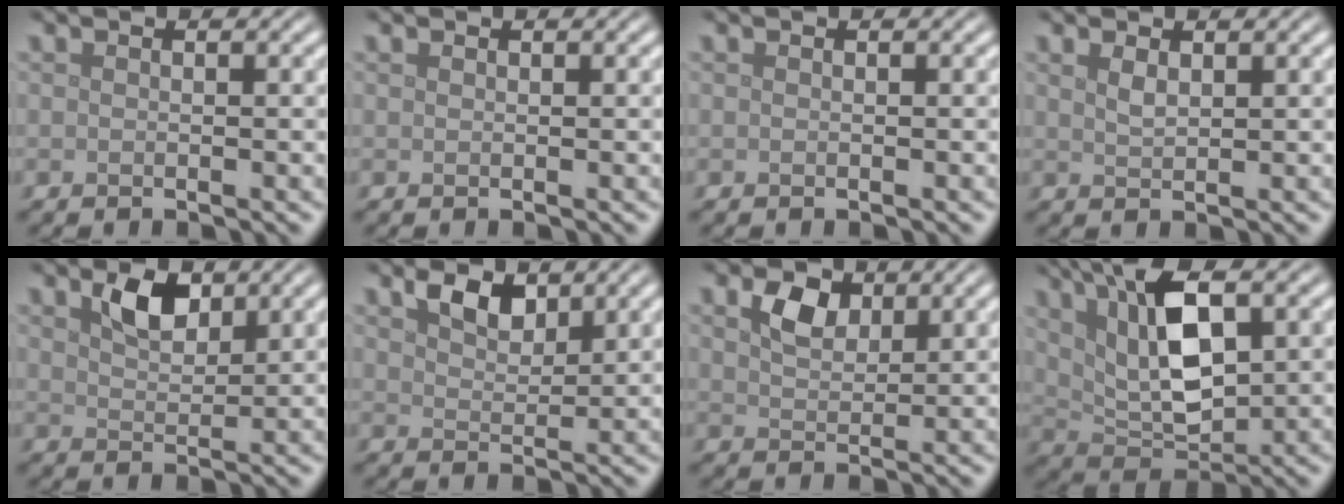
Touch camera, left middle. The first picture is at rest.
{"total": 0.0}
{"total": 0.0}
{"total": 1.2, "force": [0.7, 0.4, 0.8], "torque": [-0.020, 0.000, 0.017]}
{"total": 3.0, "force": [1.8, 1.6, 1.8], "torque": [-0.036, 0.002, 0.035]}
{"total": 2.9, "force": [2.0, 1.4, 1.5], "torque": [-0.036, 0.002, 0.037]}
{"total": 2.9, "force": [1.6, 1.8, 1.5], "torque": [-0.033, 0.003, 0.030]}
{"total": 8.8, "force": [3.2, 3.6, 7.3], "torque": [-0.147, 0.006, 0.060]}